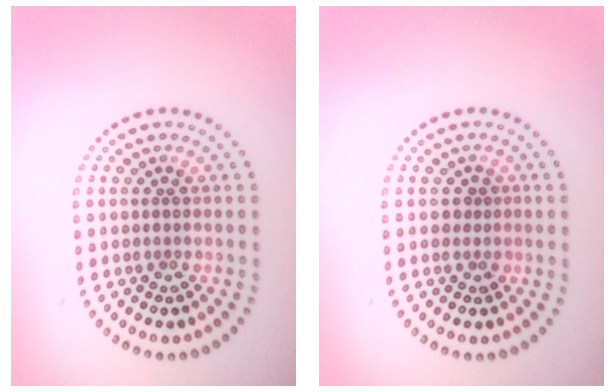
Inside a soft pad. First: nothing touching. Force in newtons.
{"total": 1.0, "press": 0.9, "slide": 0.6}